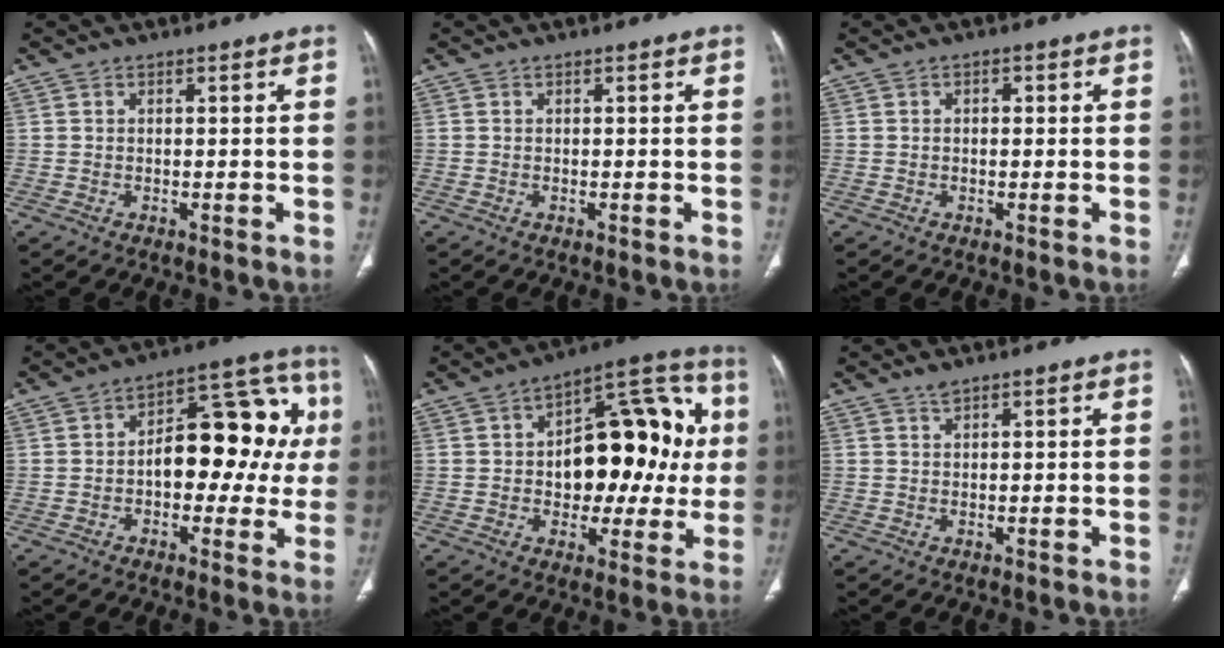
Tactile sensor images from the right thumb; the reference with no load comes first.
{"total": 0.0}
{"total": 0.9, "force": [0.1, 0.7, 0.6], "torque": [0.000, 0.003, -0.004]}
{"total": 17.8, "force": [0.5, 9.9, 14.8], "torque": [-0.149, 0.047, 0.003]}
{"total": 22.0, "force": [1.4, 12.7, 17.9], "torque": [-0.186, 0.032, 0.019]}
{"total": 0.9, "force": [0.8, 0.1, 0.4], "torque": [-0.004, -0.002, 0.016]}